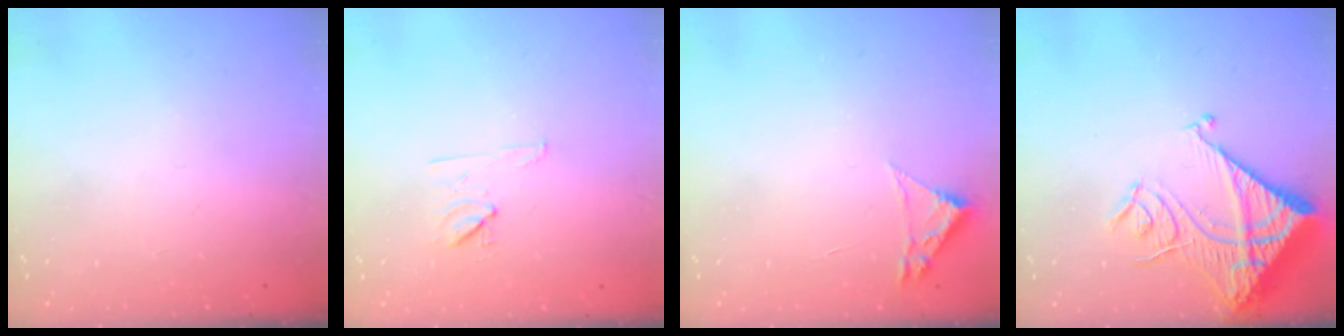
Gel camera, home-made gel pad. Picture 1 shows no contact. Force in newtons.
{"total": 6.7, "press": 6.6, "slide": 1.1}
{"total": 1.8, "press": 1.8, "slide": 0.2}
{"total": 15.6, "press": 15.4, "slide": 1.8}